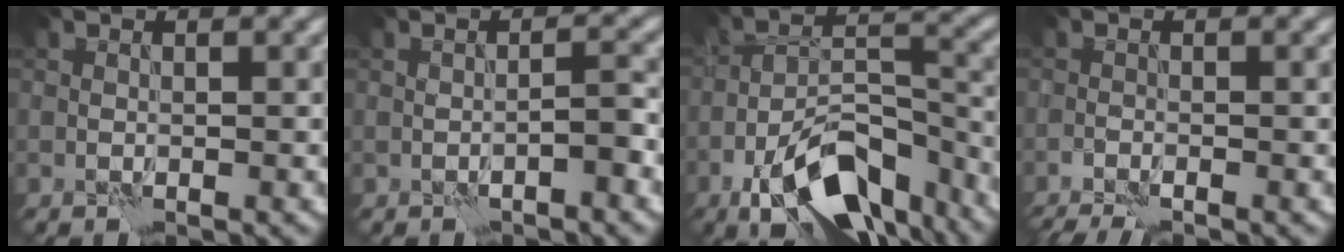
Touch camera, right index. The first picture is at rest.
{"total": 1.4, "force": [-1.0, 0.1, 1.0], "torque": [-0.013, 0.011, -0.019]}
{"total": 11.9, "force": [-7.6, 5.0, 7.7], "torque": [-0.129, -0.002, -0.132]}
{"total": 3.5, "force": [-2.9, 0.5, 1.7], "torque": [-0.034, -0.009, -0.053]}